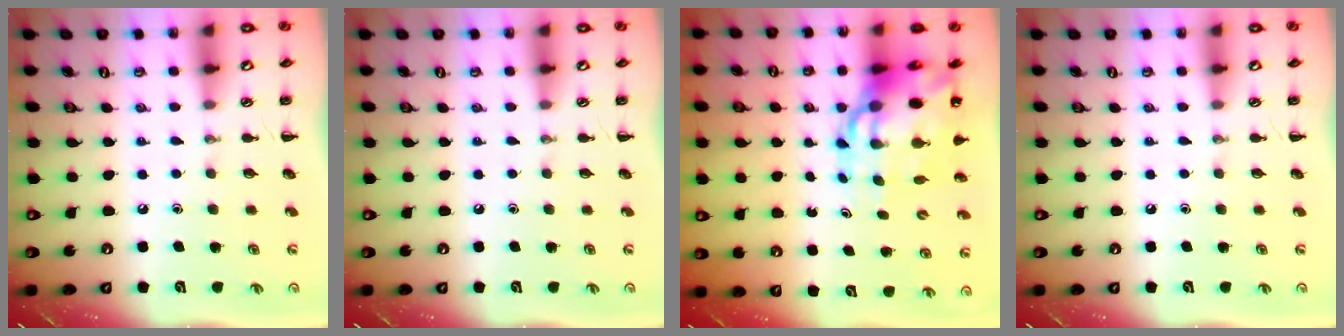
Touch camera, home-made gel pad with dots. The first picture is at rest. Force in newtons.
{"total": 0.0}
{"total": 14.4, "press": 13.9, "slide": 4.0}
{"total": 0.0}